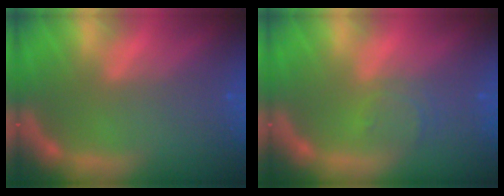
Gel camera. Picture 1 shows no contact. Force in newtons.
{"total": 2.4}